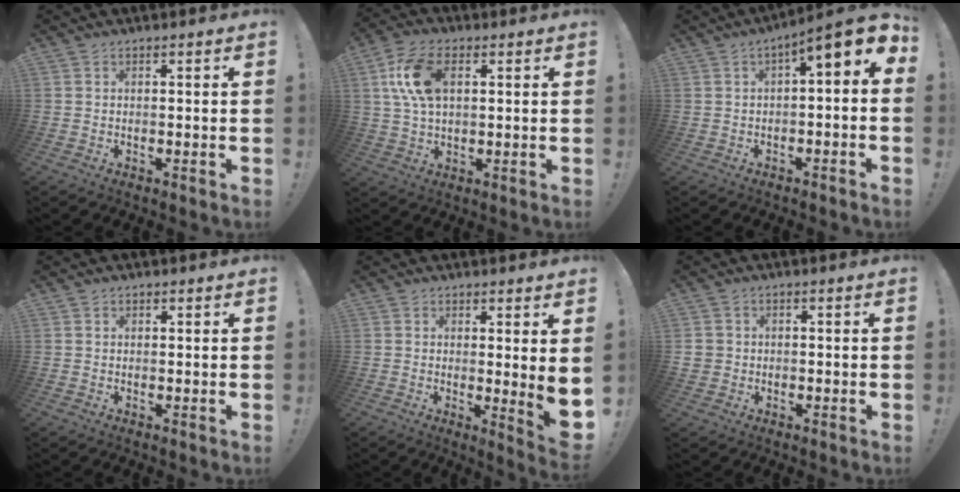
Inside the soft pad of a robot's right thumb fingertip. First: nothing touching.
{"total": 12.7, "force": [3.4, 7.4, 9.8], "torque": [-0.196, 0.002, 0.062]}
{"total": 8.4, "force": [2.9, 1.5, 7.7], "torque": [-0.102, -0.029, 0.044]}
{"total": 0.6, "force": [0.3, 0.5, 0.1], "torque": [0.001, -0.001, 0.006]}
{"total": 5.9, "force": [1.2, 0.0, 5.7], "torque": [-0.065, -0.033, 0.022]}
{"total": 2.6, "force": [-0.1, 2.5, 0.7], "torque": [-0.016, 0.007, 0.001]}